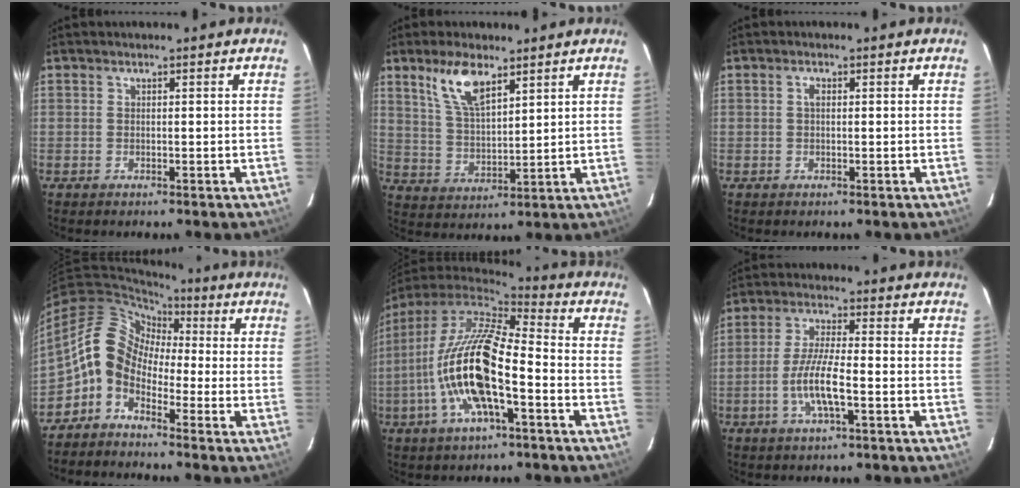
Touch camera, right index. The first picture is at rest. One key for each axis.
{"total": 9.0, "fx": 5.7, "fy": 3.3, "fz": 6.1, "tx": -0.117, "ty": 0.007, "tz": 0.119}
{"total": 0.9, "fx": 0.1, "fy": 0.5, "fz": 0.8, "tx": -0.015, "ty": 0.004, "tz": 0.001}
{"total": 9.4, "fx": -2.8, "fy": 7.1, "fz": 5.4, "tx": -0.100, "ty": 0.025, "tz": -0.077}
{"total": 18.6, "fx": -5.6, "fy": 5.5, "fz": 16.8, "tx": -0.321, "ty": -0.020, "tz": -0.114}
{"total": 8.1, "fx": -2.7, "fy": 1.2, "fz": 7.6, "tx": -0.152, "ty": -0.003, "tz": -0.054}